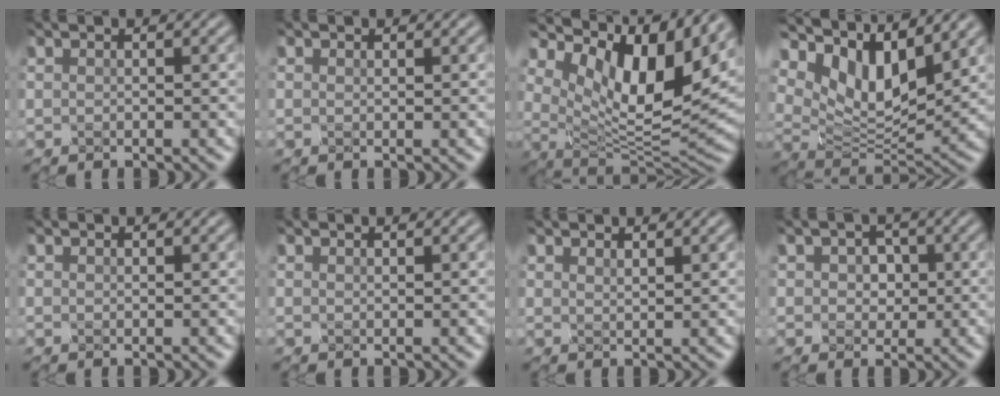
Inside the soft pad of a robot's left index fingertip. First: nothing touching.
{"total": 0.0}
{"total": 13.7, "force": [4.4, 6.3, 11.3], "torque": [-0.215, 0.017, 0.075]}
{"total": 10.2, "force": [3.9, 4.9, 8.1], "torque": [-0.165, 0.010, 0.066]}
{"total": 0.0}
{"total": 0.0}
{"total": 1.3, "force": [1.0, 0.4, 0.7], "torque": [-0.018, -0.001, 0.016]}
{"total": 3.7, "force": [-0.4, 3.2, 1.9], "torque": [-0.068, 0.006, -0.002]}